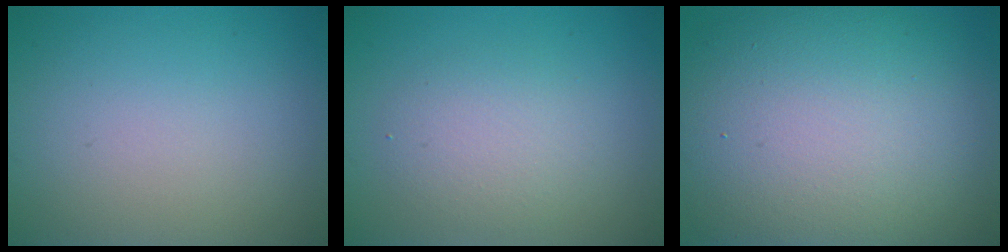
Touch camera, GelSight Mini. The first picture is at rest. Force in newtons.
{"total": 2.9, "press": 2.8, "slide": 0.3}
{"total": 14.9, "press": 14.9, "slide": 1.0}